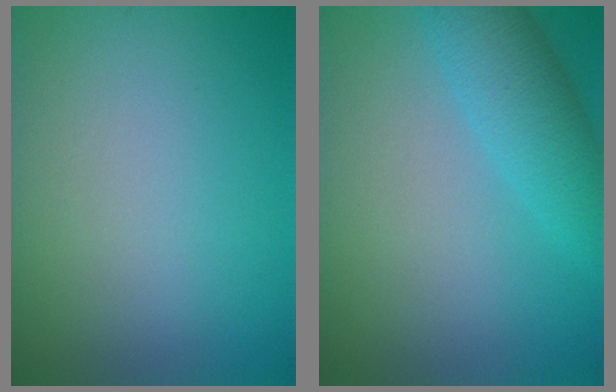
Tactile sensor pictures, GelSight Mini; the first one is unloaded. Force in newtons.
{"total": 4.4, "press": 4.4, "slide": 0.2}